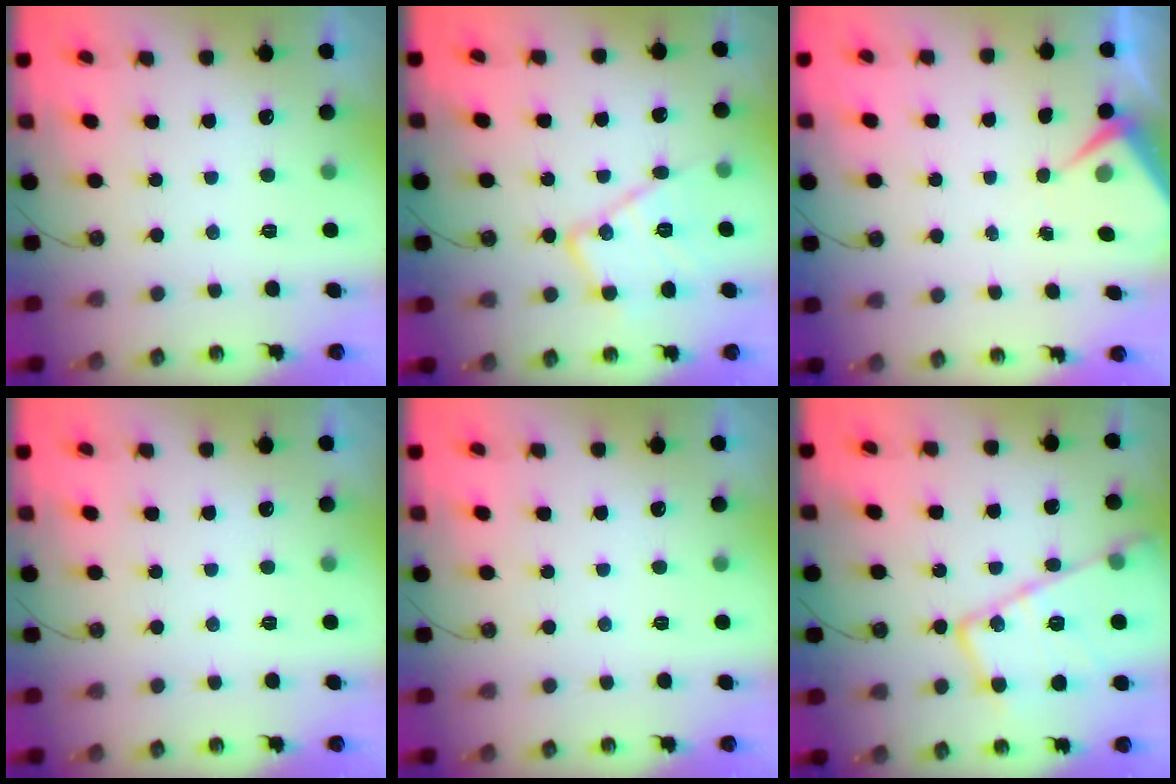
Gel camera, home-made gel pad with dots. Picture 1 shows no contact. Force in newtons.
{"total": 14.4, "press": 14.4, "slide": 0.8}
{"total": 4.0, "press": 3.9, "slide": 0.5}
{"total": 0.0}
{"total": 0.0}
{"total": 21.1, "press": 21.0, "slide": 2.3}